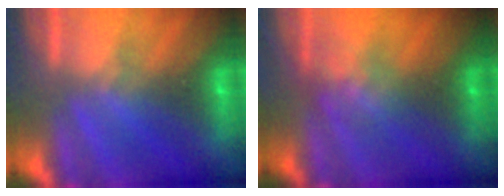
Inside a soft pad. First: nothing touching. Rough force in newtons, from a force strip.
{"total": 2.5}